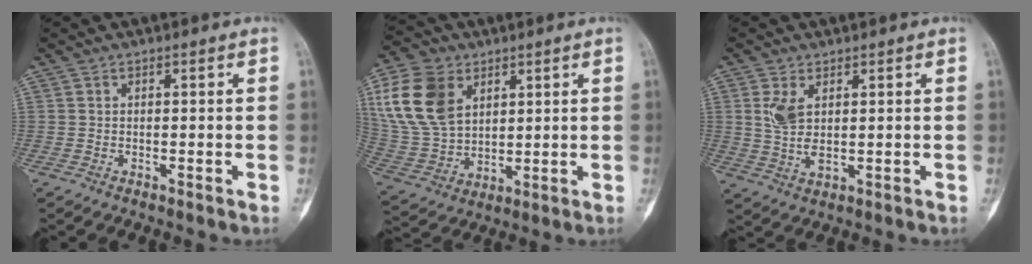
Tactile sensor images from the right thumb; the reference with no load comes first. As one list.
[{"total": 16.4, "force": [6.2, 11.4, 9.9], "torque": [-0.187, -0.012, 0.131]}, {"total": 5.2, "force": [1.6, 2.5, 4.2], "torque": [-0.089, -0.011, 0.040]}]